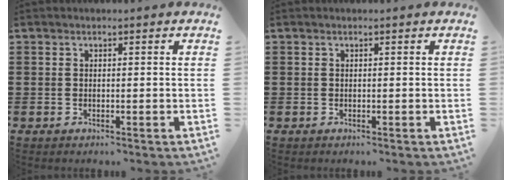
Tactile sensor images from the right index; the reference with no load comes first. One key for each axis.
{"total": 0.0}